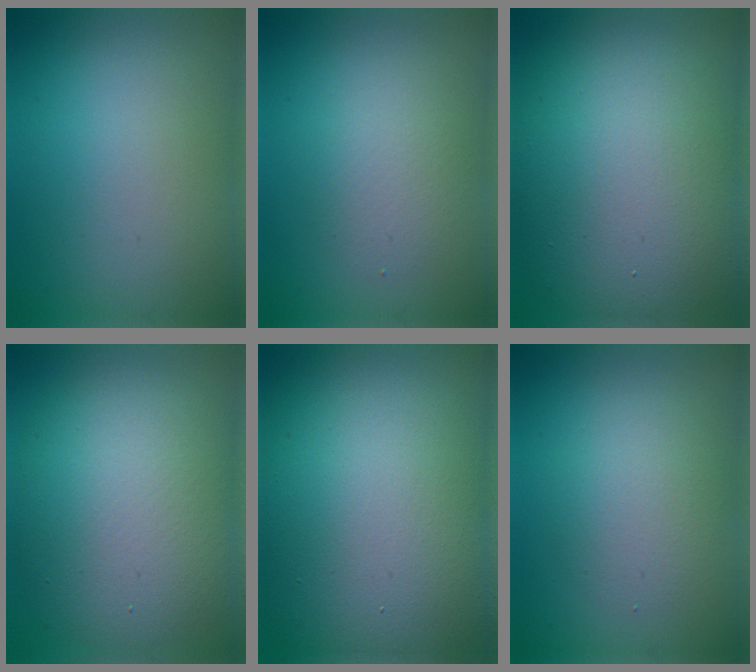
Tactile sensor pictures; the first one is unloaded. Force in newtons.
{"total": 2.2, "press": 2.2, "slide": 0.1}
{"total": 15.3, "press": 15.3, "slide": 1.1}
{"total": 10.5, "press": 10.5, "slide": 0.9}
{"total": 18.3, "press": 18.2, "slide": 1.2}
{"total": 2.8, "press": 2.8, "slide": 0.2}